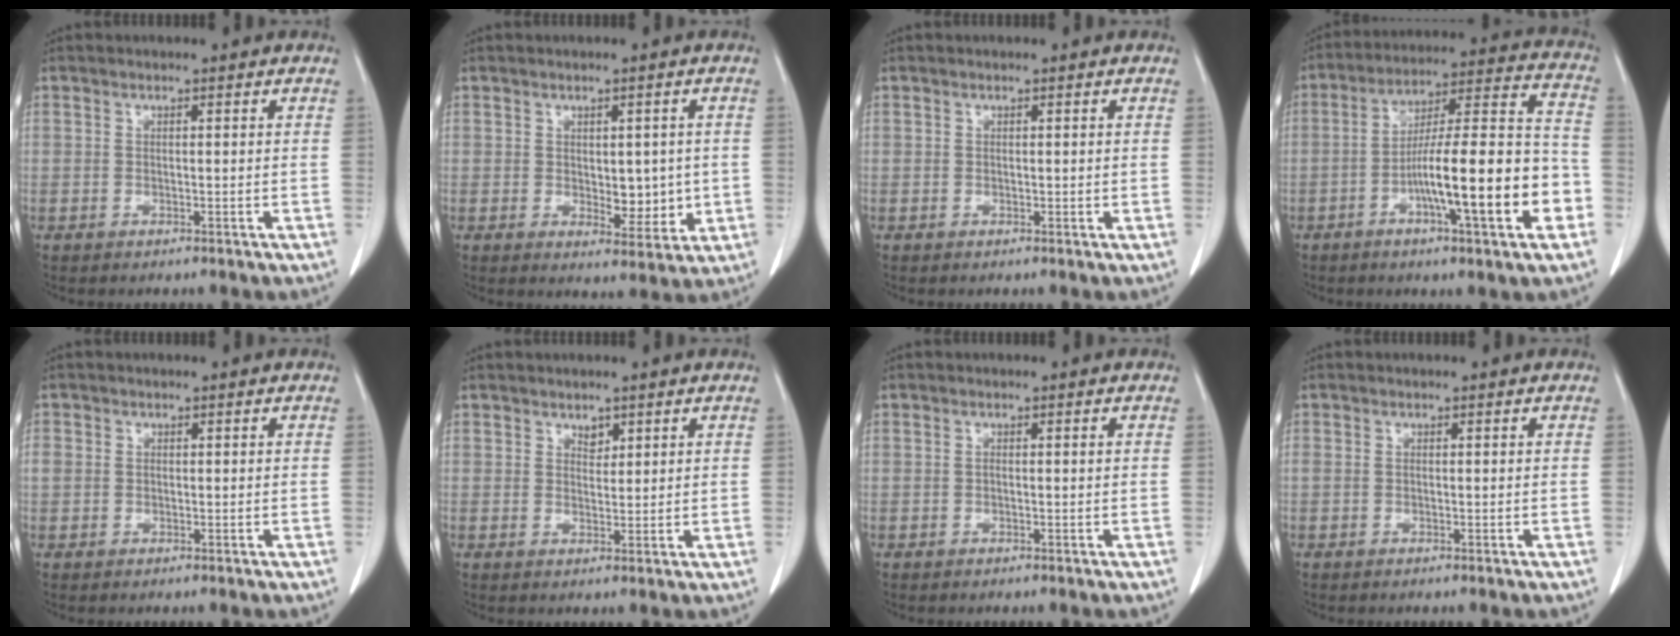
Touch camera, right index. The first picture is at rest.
{"total": 5.4, "force": [-0.1, 2.8, 4.6], "torque": [-0.056, -0.006, 0.009]}
{"total": 0.0}
{"total": 18.5, "force": [-6.1, 1.7, 17.3], "torque": [-0.261, 0.013, -0.092]}
{"total": 1.8, "force": [0.1, 1.7, 0.7], "torque": [-0.016, 0.013, 0.006]}
{"total": 1.8, "force": [1.3, 1.0, 0.7], "torque": [-0.004, -0.005, 0.021]}
{"total": 0.7, "force": [0.1, 0.1, 0.7], "torque": [-0.014, 0.002, 0.003]}
{"total": 0.8, "force": [0.0, 0.5, 0.6], "torque": [-0.027, 0.014, 0.008]}